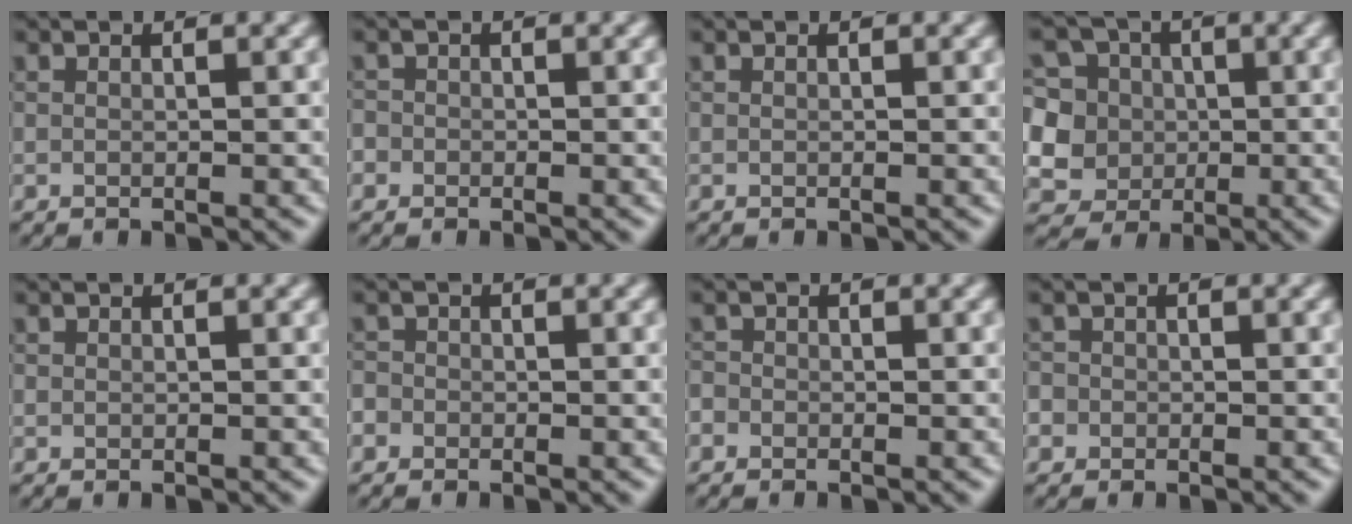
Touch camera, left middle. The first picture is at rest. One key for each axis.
{"total": 1.2, "fx": -0.4, "fy": 1.1, "fz": 0.1, "tx": 0.006, "ty": 0.001, "tz": -0.008}
{"total": 0.0}
{"total": 9.2, "fx": 1.6, "fy": 8.4, "fz": 3.5, "tx": -0.090, "ty": 0.034, "tz": 0.008}
{"total": 0.0}
{"total": 1.5, "fx": -0.6, "fy": 1.3, "fz": 0.3, "tx": 0.002, "ty": 0.008, "tz": -0.015}
{"total": 1.0, "fx": -0.5, "fy": 0.8, "fz": 0.1, "tx": 0.002, "ty": -0.001, "tz": -0.011}
{"total": 2.0, "fx": -0.6, "fy": 1.9, "fz": 0.3, "tx": 0.007, "ty": 0.008, "tz": -0.022}